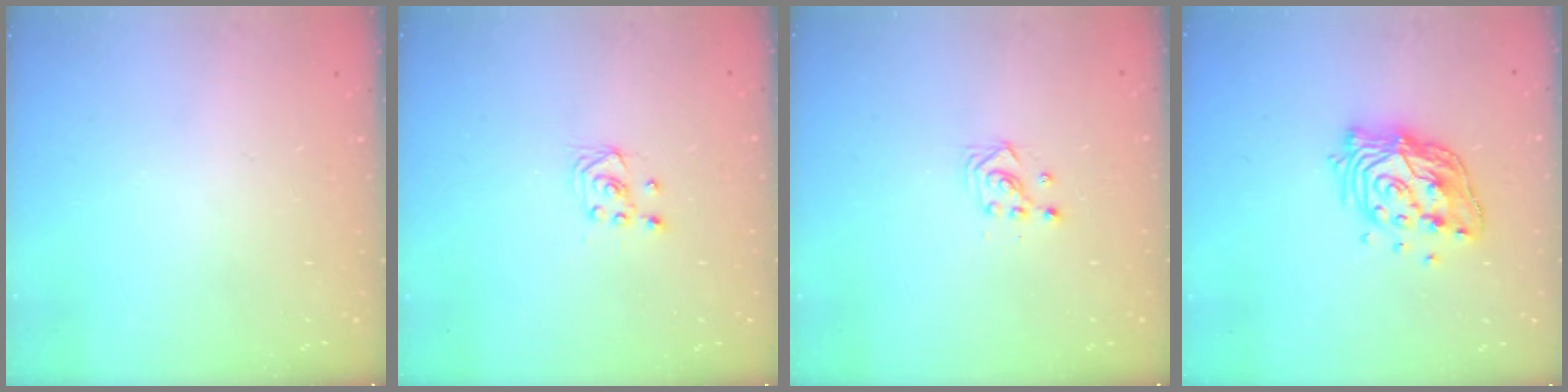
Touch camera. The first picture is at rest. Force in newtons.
{"total": 3.0, "press": 2.8, "slide": 1.1}
{"total": 3.3, "press": 3.3, "slide": 0.2}
{"total": 14.4, "press": 14.3, "slide": 1.0}